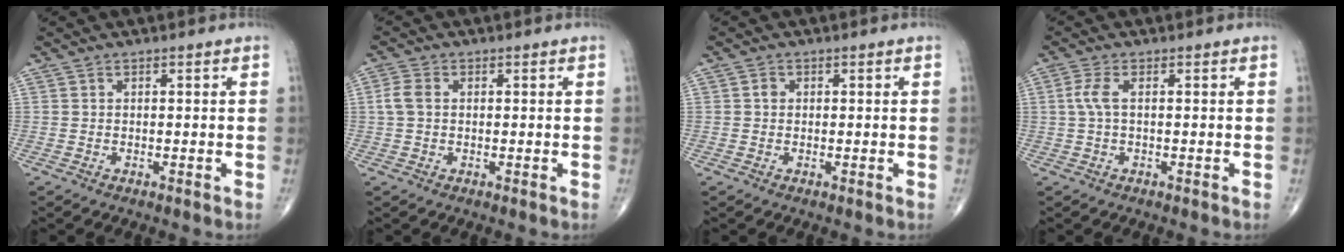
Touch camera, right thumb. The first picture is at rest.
{"total": 3.2, "force": [0.3, 2.2, 2.3], "torque": [-0.056, 0.008, 0.002]}
{"total": 1.1, "force": [0.1, 0.9, 0.5], "torque": [-0.004, 0.002, 0.000]}
{"total": 2.9, "force": [0.3, 1.0, 2.7], "torque": [-0.077, 0.007, 0.004]}